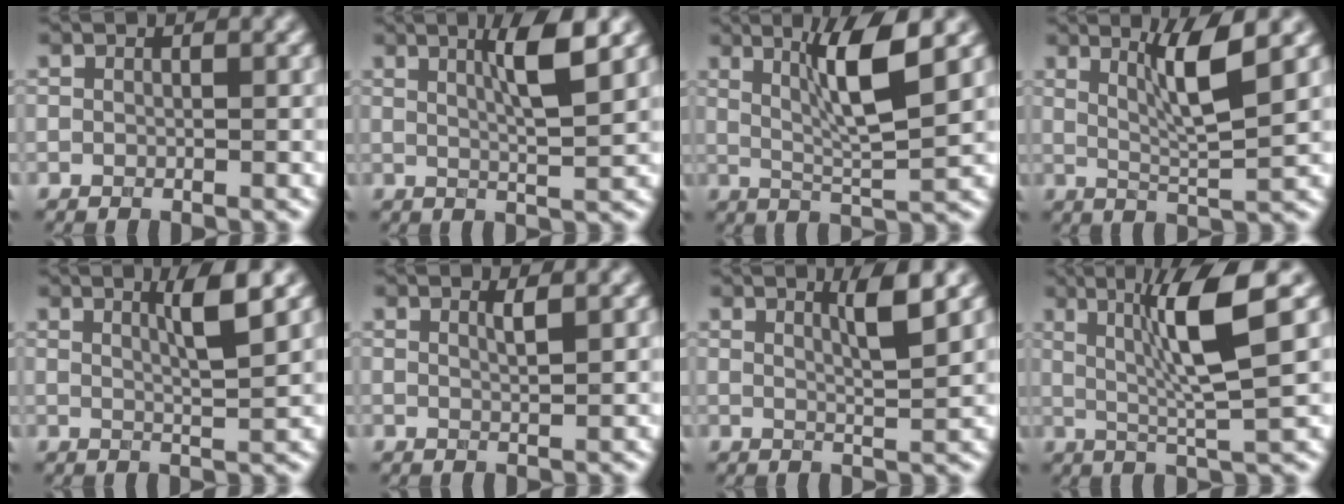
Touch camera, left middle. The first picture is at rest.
{"total": 4.9, "force": [2.0, 0.7, 4.4], "torque": [-0.069, 0.001, 0.033]}
{"total": 6.6, "force": [2.4, 1.0, 6.0], "torque": [-0.100, -0.003, 0.044]}
{"total": 5.1, "force": [2.1, 0.7, 4.6], "torque": [-0.079, -0.007, 0.041]}
{"total": 3.7, "force": [1.7, 0.5, 3.2], "torque": [-0.042, 0.001, 0.028]}
{"total": 1.3, "force": [0.8, 0.3, 1.0], "torque": [-0.009, 0.002, 0.009]}
{"total": 3.4, "force": [1.7, 0.5, 2.9], "torque": [-0.036, -0.001, 0.028]}
{"total": 7.3, "force": [2.1, 0.9, 6.9], "torque": [-0.125, 0.002, 0.039]}